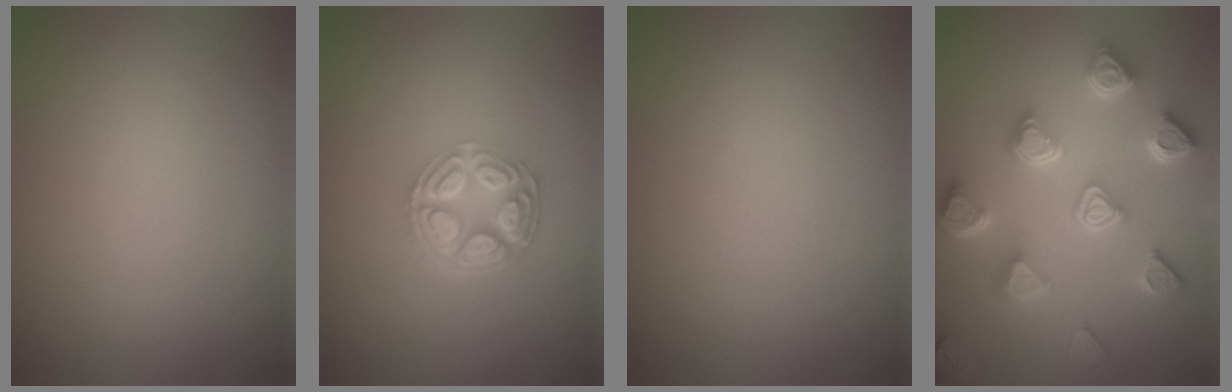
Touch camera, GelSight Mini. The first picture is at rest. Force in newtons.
{"total": 5.2, "press": 3.8, "slide": 3.6}
{"total": 0.0}
{"total": 7.0, "press": 5.8, "slide": 3.9}